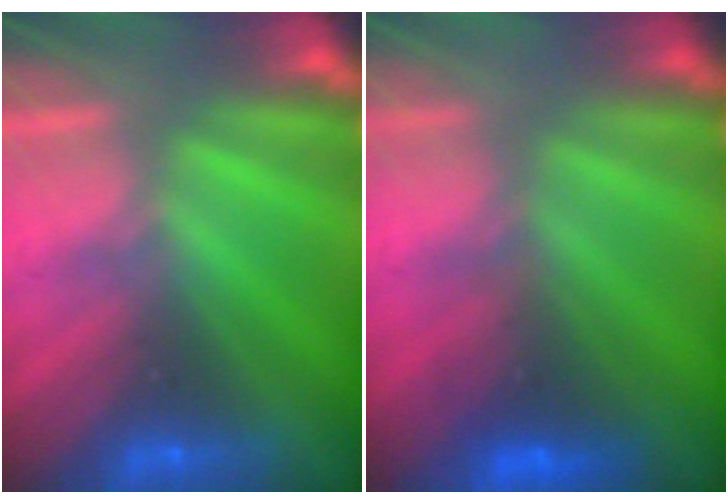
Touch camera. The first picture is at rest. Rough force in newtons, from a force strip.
{"total": 7.4}